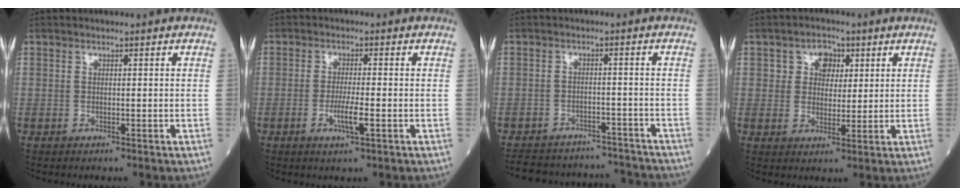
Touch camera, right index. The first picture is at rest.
{"total": 3.9, "force": [-1.5, 0.1, 3.7], "torque": [-0.068, -0.006, -0.027]}
{"total": 14.5, "force": [-13.7, 4.3, 2.5], "torque": [-0.043, 0.023, -0.176]}
{"total": 4.6, "force": [1.7, 3.5, 2.4], "torque": [-0.032, 0.010, 0.028]}